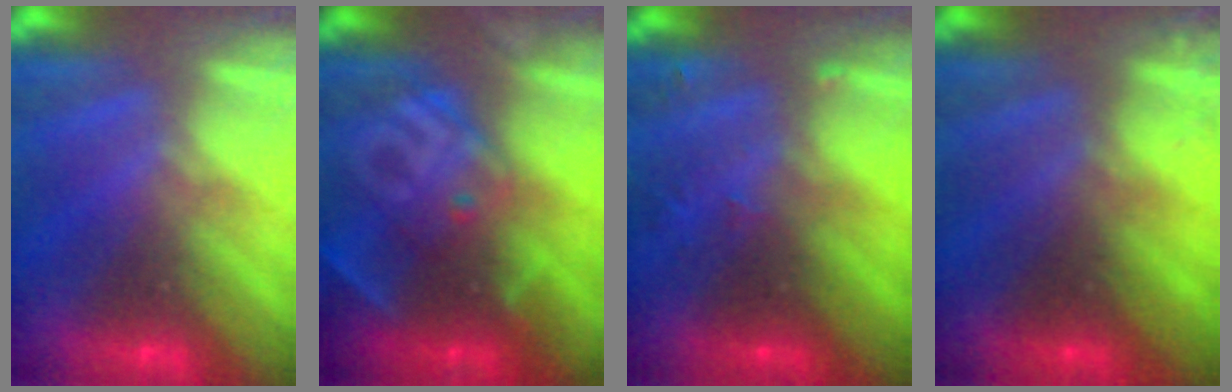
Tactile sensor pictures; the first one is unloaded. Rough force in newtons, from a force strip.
{"total": 2.8}
{"total": 2.9}
{"total": 3.2}